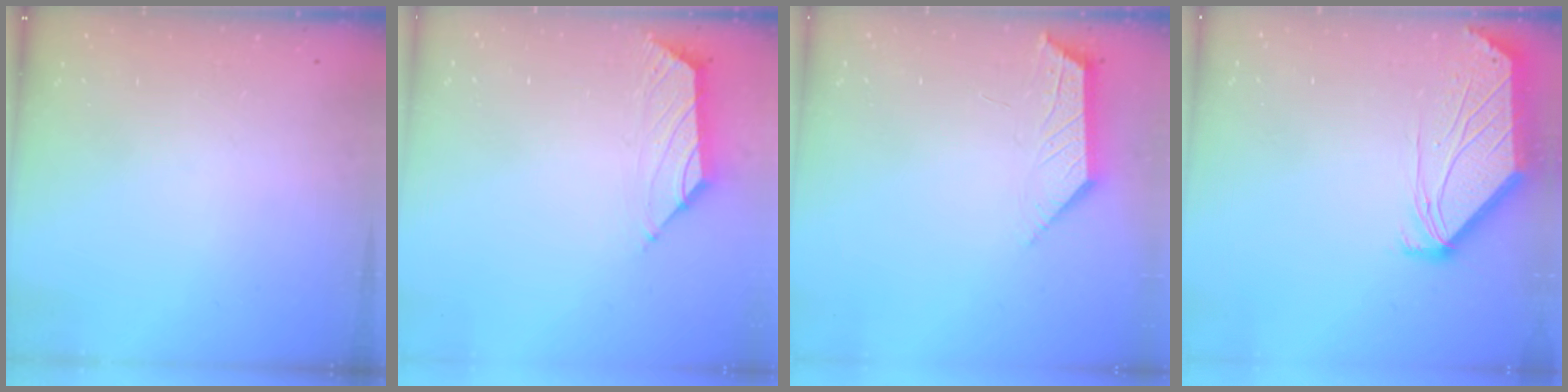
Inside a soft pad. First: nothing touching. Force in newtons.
{"total": 1.7, "press": 1.6, "slide": 0.6}
{"total": 2.2, "press": 2.2, "slide": 0.5}
{"total": 1.6, "press": 1.5, "slide": 0.5}